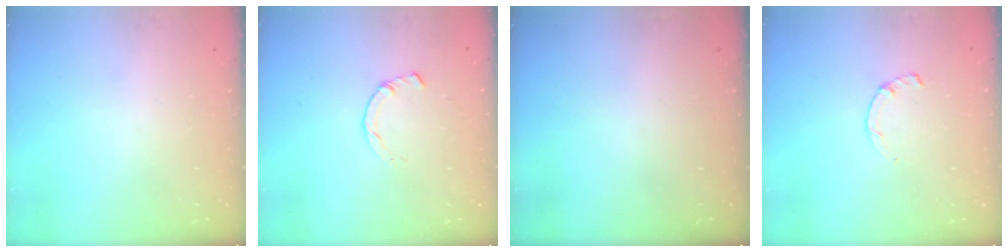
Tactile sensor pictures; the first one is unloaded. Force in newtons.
{"total": 2.3, "press": 2.3, "slide": 0.1}
{"total": 0.0}
{"total": 1.7, "press": 1.7, "slide": 0.3}